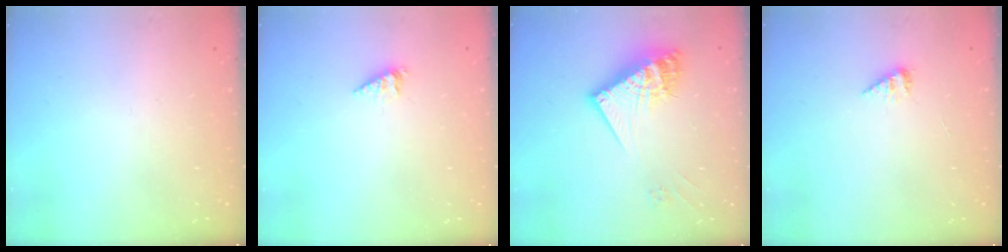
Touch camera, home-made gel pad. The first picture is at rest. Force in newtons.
{"total": 2.3, "press": 2.2, "slide": 0.3}
{"total": 15.1, "press": 15.1, "slide": 1.2}
{"total": 3.6, "press": 3.6, "slide": 0.4}